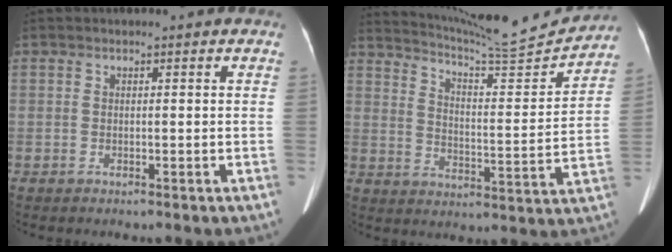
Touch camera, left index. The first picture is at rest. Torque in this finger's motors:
{"motor_torque": [0.05, -1.17, 0.00, 0.03]}